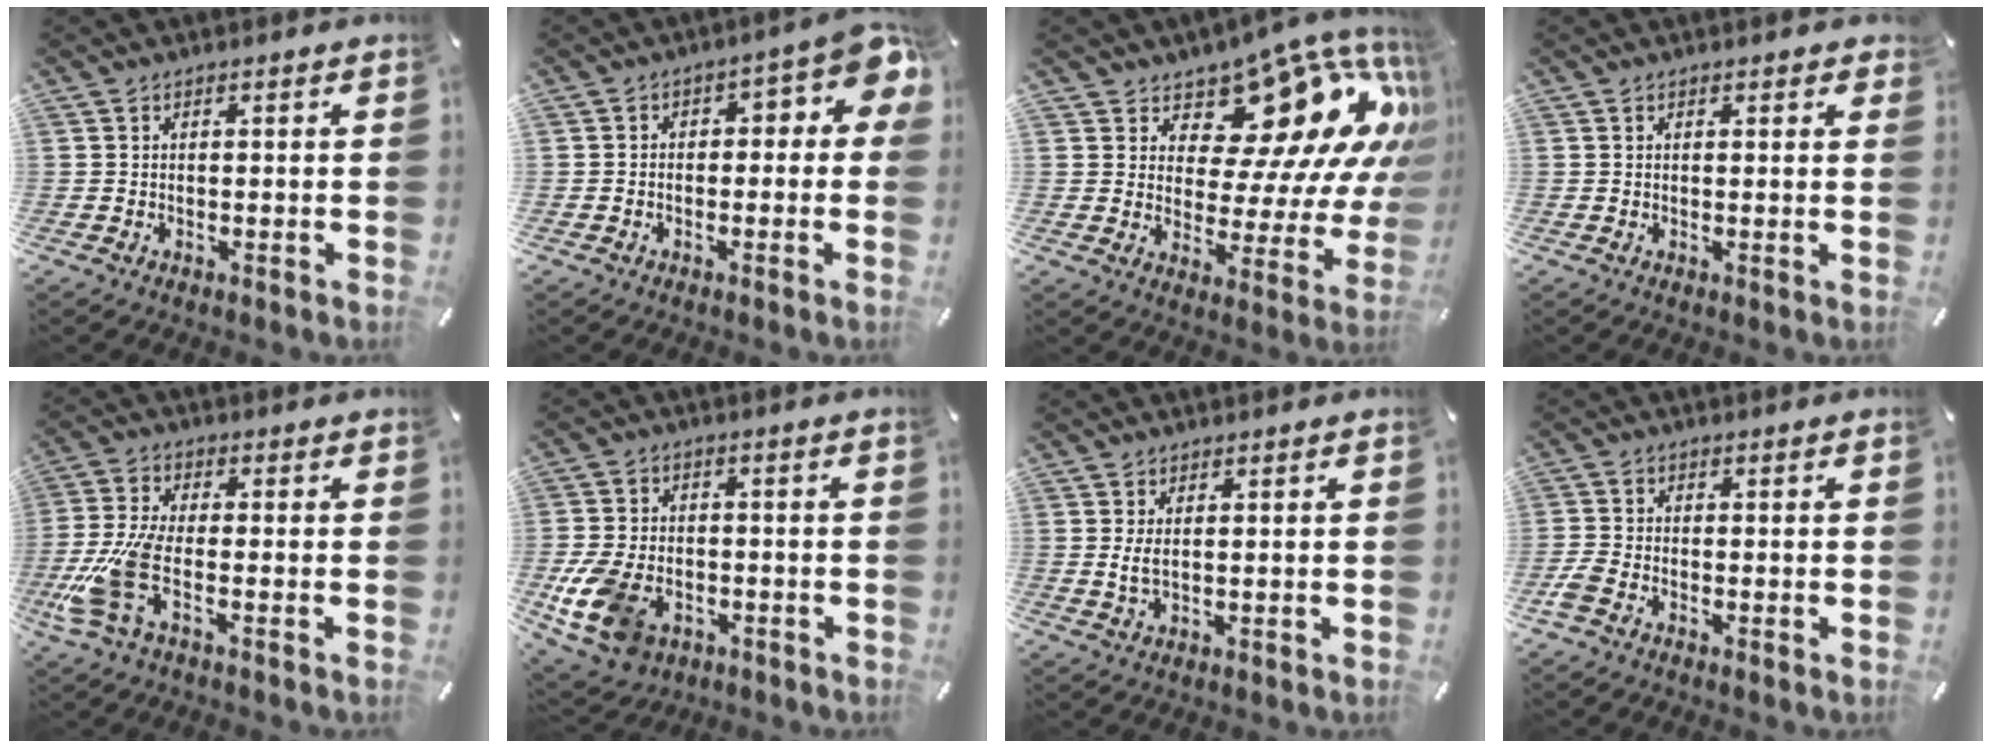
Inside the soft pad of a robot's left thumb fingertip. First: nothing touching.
{"total": 6.4, "force": [0.6, 4.3, 4.7], "torque": [-0.055, -0.004, 0.004]}
{"total": 18.4, "force": [9.6, 10.2, 12.0], "torque": [-0.151, -0.081, 0.159]}
{"total": 0.9, "force": [0.6, 0.5, 0.5], "torque": [-0.002, -0.002, 0.009]}
{"total": 11.6, "force": [-3.3, 5.1, 9.8], "torque": [-0.229, -0.014, -0.062]}
{"total": 12.2, "force": [-4.8, 8.5, 7.4], "torque": [-0.166, 0.025, -0.084]}
{"total": 2.9, "force": [0.5, 1.2, 2.6], "torque": [-0.057, 0.001, 0.007]}
{"total": 2.9, "force": [-1.9, 1.5, 1.7], "torque": [-0.039, 0.006, -0.037]}